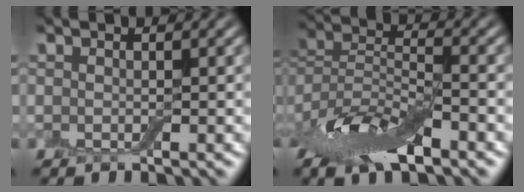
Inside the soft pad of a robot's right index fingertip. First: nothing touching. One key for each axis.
{"total": 9.5, "fx": -6.2, "fy": 3.5, "fz": 6.2, "tx": -0.123, "ty": -0.002, "tz": -0.121}